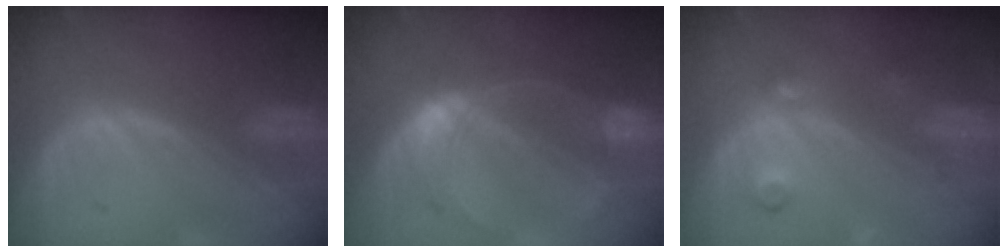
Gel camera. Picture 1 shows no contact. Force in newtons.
{"total": 7.6, "press": 6.8, "slide": 3.4}
{"total": 4.1, "press": 3.6, "slide": 2.0}